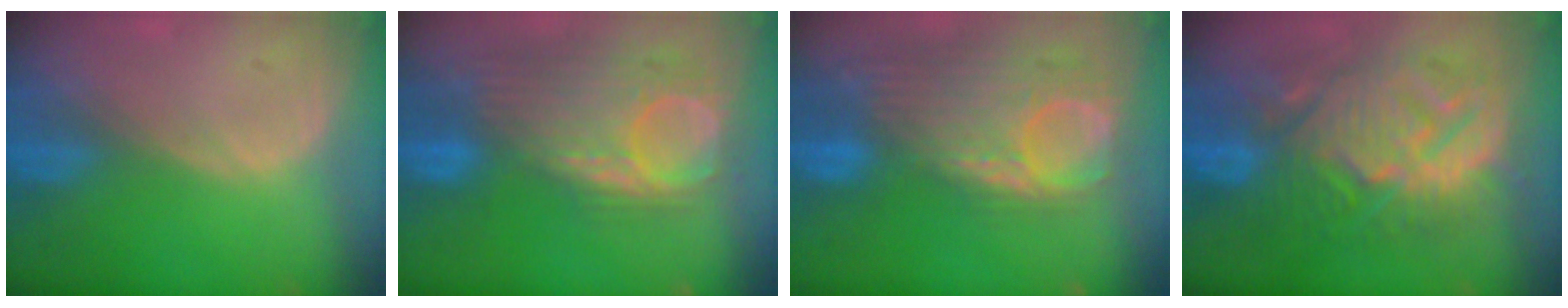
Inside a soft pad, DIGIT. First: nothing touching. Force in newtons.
{"total": 11.7, "press": 10.3, "slide": 5.5}
{"total": 12.5, "press": 10.6, "slide": 6.6}
{"total": 14.0, "press": 13.9, "slide": 1.4}